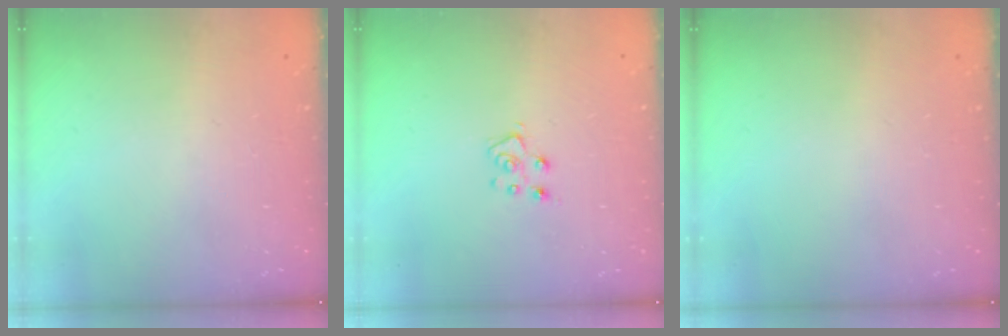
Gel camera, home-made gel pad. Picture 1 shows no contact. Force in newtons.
{"total": 5.7, "press": 5.7, "slide": 0.5}
{"total": 0.0}